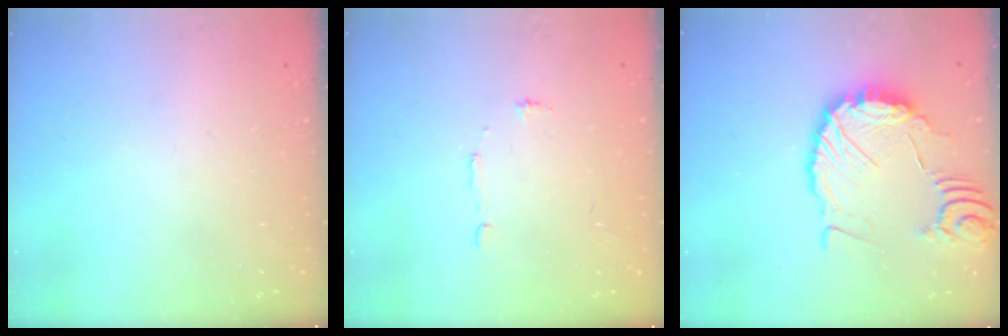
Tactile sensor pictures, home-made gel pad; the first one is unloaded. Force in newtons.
{"total": 5.4, "press": 5.4, "slide": 0.3}
{"total": 11.9, "press": 11.8, "slide": 1.3}